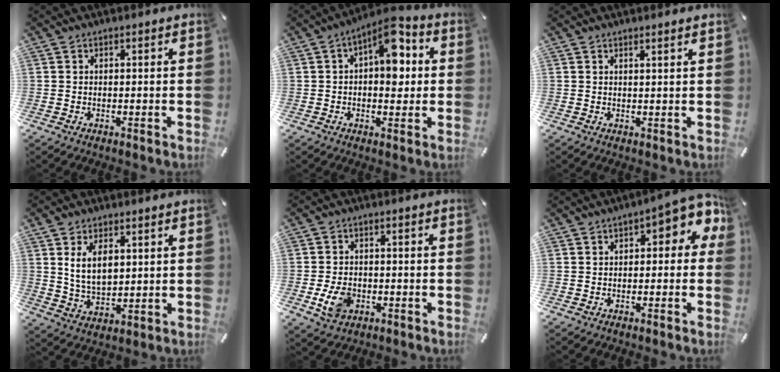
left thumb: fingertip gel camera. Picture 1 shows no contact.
{"total": 10.1, "force": [2.8, 5.4, 8.0], "torque": [-0.097, -0.020, 0.043]}
{"total": 1.3, "force": [1.0, -0.2, 0.9], "torque": [-0.015, -0.003, 0.018]}
{"total": 7.6, "force": [2.8, 4.3, 5.6], "torque": [-0.116, -0.006, 0.045]}
{"total": 6.6, "force": [-2.1, 4.8, 4.1], "torque": [-0.083, 0.003, -0.039]}
{"total": 7.5, "force": [2.6, 3.3, 6.2], "torque": [-0.083, -0.016, 0.038]}